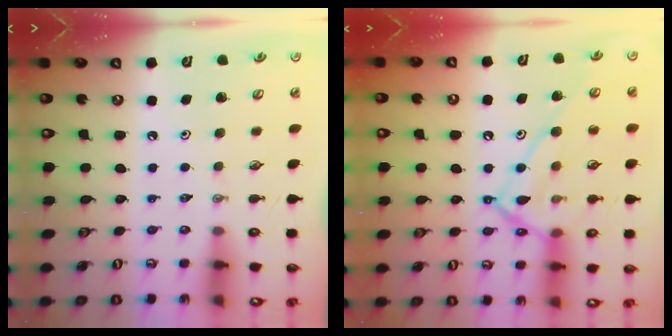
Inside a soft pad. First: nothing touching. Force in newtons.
{"total": 16.4, "press": 16.4, "slide": 1.1}